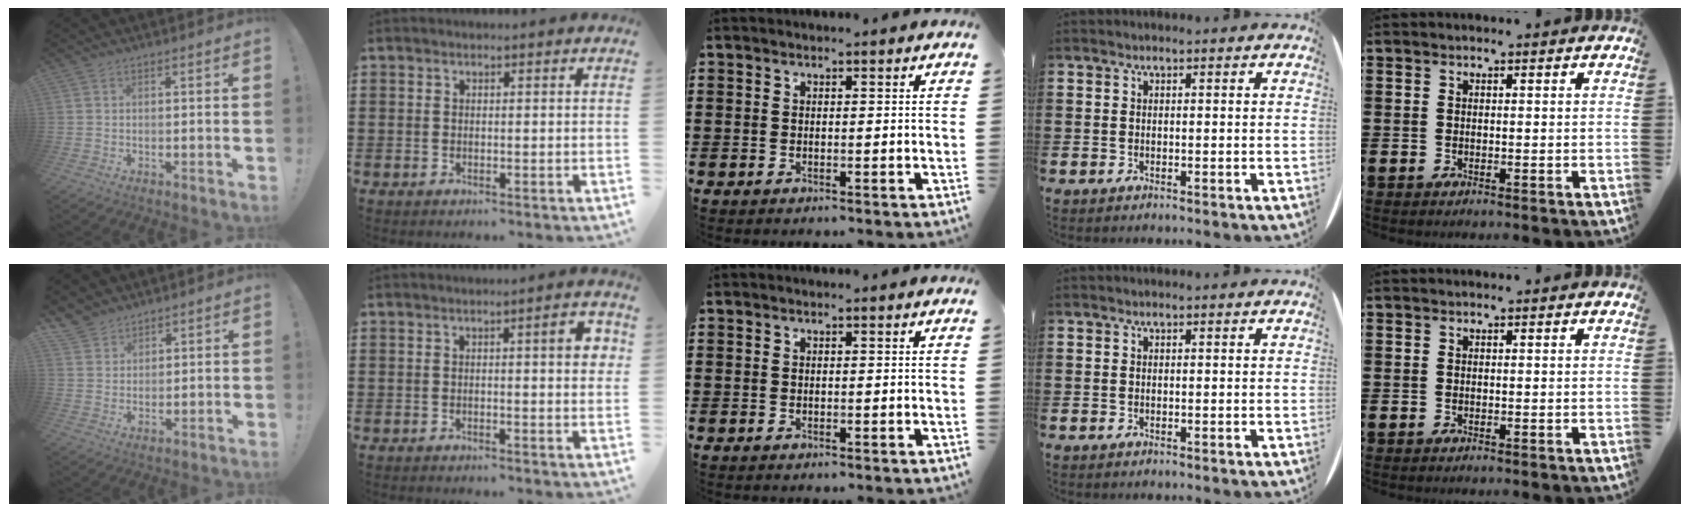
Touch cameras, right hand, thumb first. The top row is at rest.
{"thumb": {"total": 4.9, "force": [4.3, 2.5, 0.6], "torque": [-0.011, -0.029, 0.083]}, "index": {"total": 4.1, "force": [0.4, 0.7, 4.1], "torque": [-0.055, 0.000, 0.002]}}